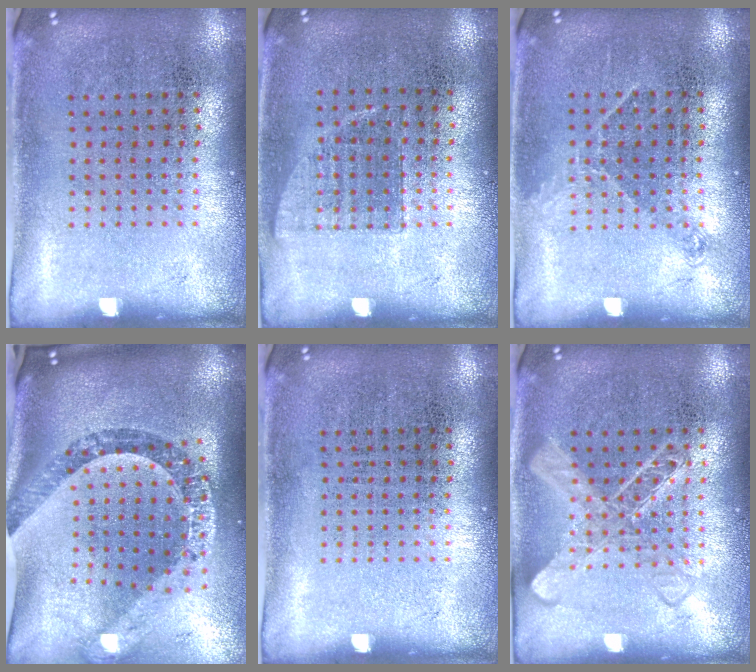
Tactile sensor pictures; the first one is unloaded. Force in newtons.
{"total": 0.7, "press": 0.6, "slide": 0.3}
{"total": 0.9, "press": 0.8, "slide": 0.5}
{"total": 2.6, "press": 2.0, "slide": 1.6}
{"total": 0.0}
{"total": 2.6, "press": 2.6, "slide": 0.4}